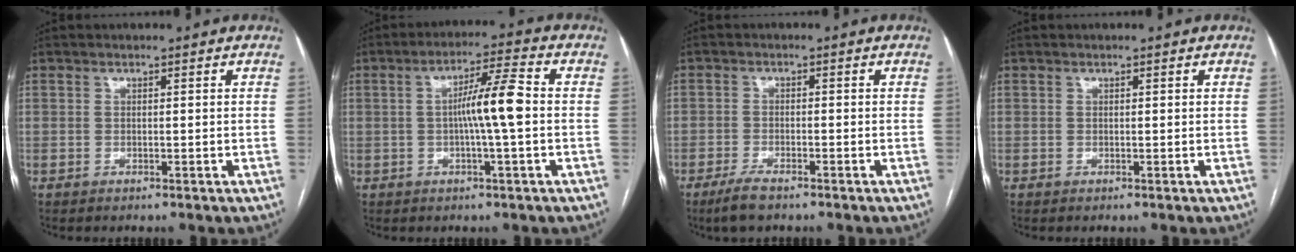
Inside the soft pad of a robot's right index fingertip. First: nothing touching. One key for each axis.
{"total": 7.7, "fx": -0.3, "fy": -0.1, "fz": 7.7, "tx": -0.134, "ty": 0.012, "tz": -0.009}
{"total": 3.8, "fx": -2.9, "fy": 1.2, "fz": 2.2, "tx": -0.051, "ty": -0.005, "tz": -0.050}
{"total": 0.0}